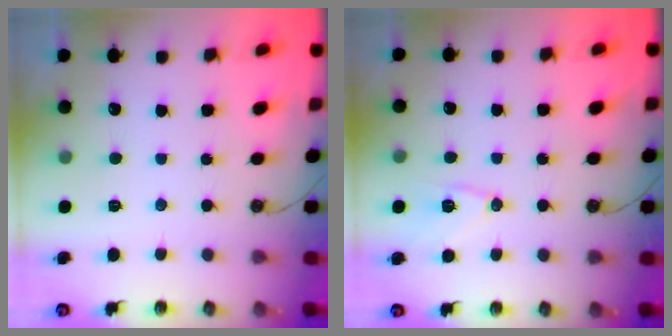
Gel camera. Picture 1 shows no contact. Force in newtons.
{"total": 10.0, "press": 10.0, "slide": 0.4}